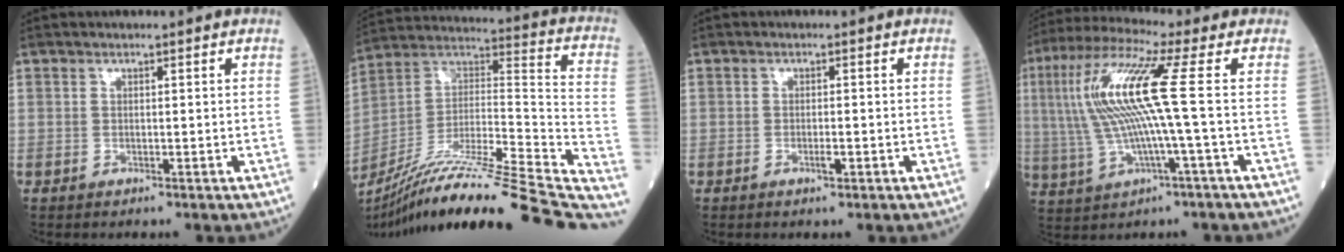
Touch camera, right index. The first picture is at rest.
{"total": 35.7, "force": [-29.3, 1.3, 20.3], "torque": [-0.246, -0.037, -0.442]}
{"total": 1.3, "force": [-0.5, 0.2, 1.1], "torque": [-0.022, -0.001, -0.007]}
{"total": 13.4, "force": [1.2, -0.2, 13.4], "torque": [-0.289, 0.018, 0.020]}